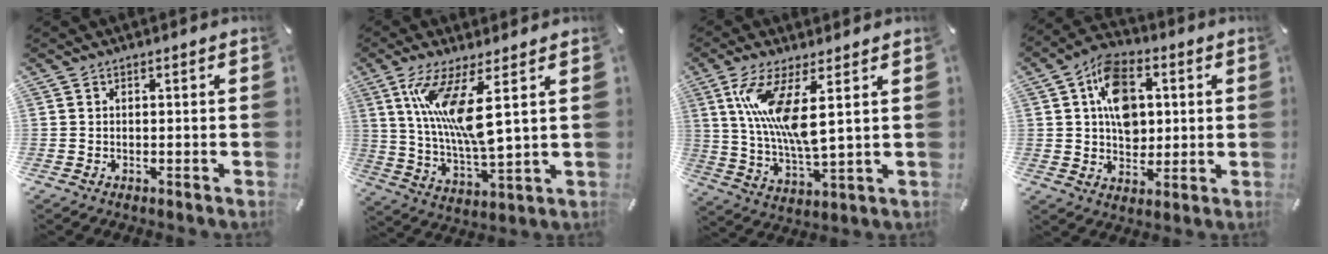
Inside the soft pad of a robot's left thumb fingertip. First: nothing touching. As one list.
[{"total": 14.5, "force": [5.4, 3.7, 12.9], "torque": [-0.252, -0.027, 0.092]}, {"total": 13.0, "force": [4.8, 3.8, 11.5], "torque": [-0.234, -0.018, 0.083]}, {"total": 12.5, "force": [2.6, 9.5, 7.7], "torque": [-0.126, 0.009, 0.050]}]